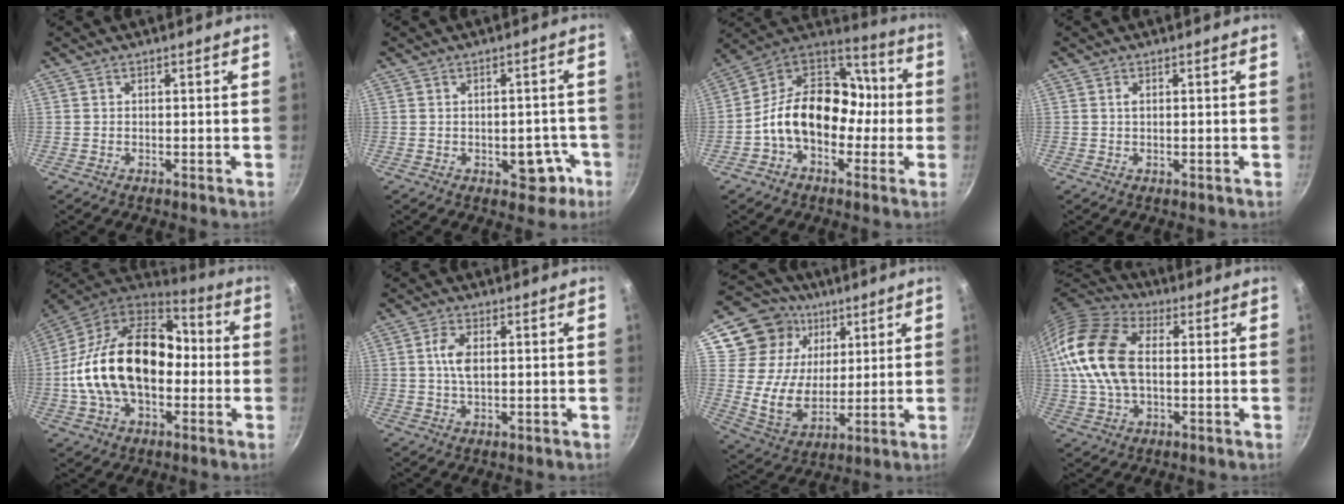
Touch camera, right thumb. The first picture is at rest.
{"total": 6.1, "force": [-2.4, 3.8, 4.1], "torque": [-0.019, 0.022, -0.024]}
{"total": 18.4, "force": [-2.8, 13.5, 12.2], "torque": [-0.148, 0.063, -0.065]}
{"total": 1.0, "force": [0.3, 0.5, 0.8], "torque": [-0.014, 0.001, 0.003]}
{"total": 25.1, "force": [-1.4, 16.3, 19.0], "torque": [-0.311, 0.050, -0.033]}
{"total": 4.9, "force": [0.7, 2.5, 4.1], "torque": [-0.083, 0.005, 0.012]}
{"total": 18.4, "force": [7.4, 14.6, 8.4], "torque": [-0.122, -0.020, 0.138]}
{"total": 17.7, "force": [1.2, 11.1, 13.7], "torque": [-0.261, 0.025, 0.010]}